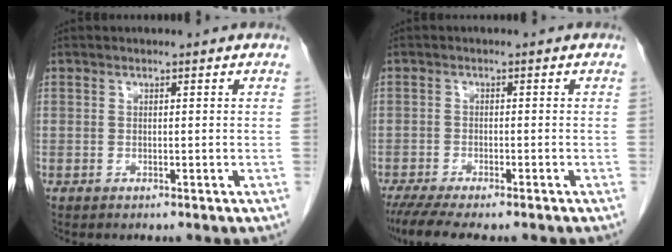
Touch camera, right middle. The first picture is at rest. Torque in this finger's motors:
{"motor_torque": [0.27, 0.02, 0.10, 0.05]}